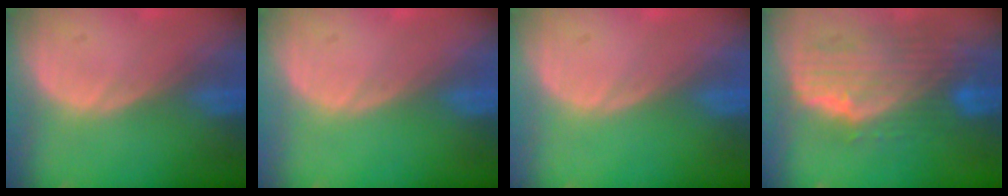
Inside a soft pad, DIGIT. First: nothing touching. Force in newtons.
{"total": 0.0}
{"total": 0.0}
{"total": 10.2, "press": 8.9, "slide": 4.8}